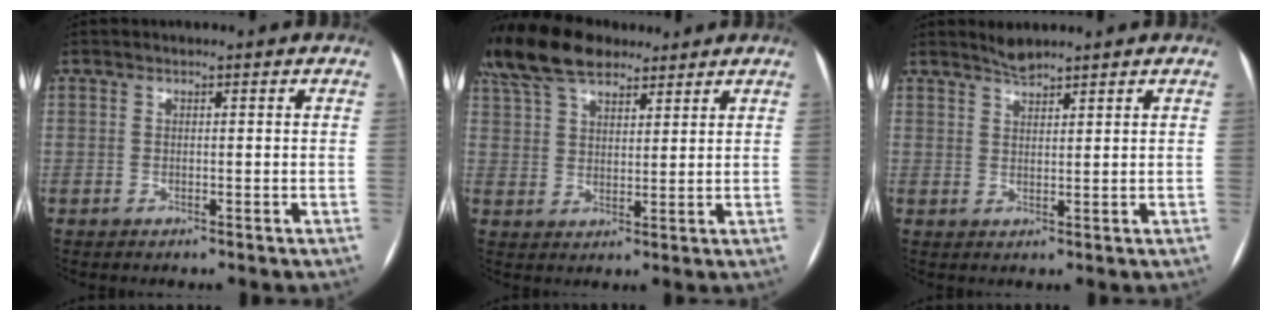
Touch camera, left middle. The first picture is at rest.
{"total": 12.4, "force": [9.9, 4.8, 5.7], "torque": [-0.119, 0.043, 0.182]}
{"total": 2.3, "force": [2.2, 0.0, 0.6], "torque": [-0.015, 0.003, 0.043]}